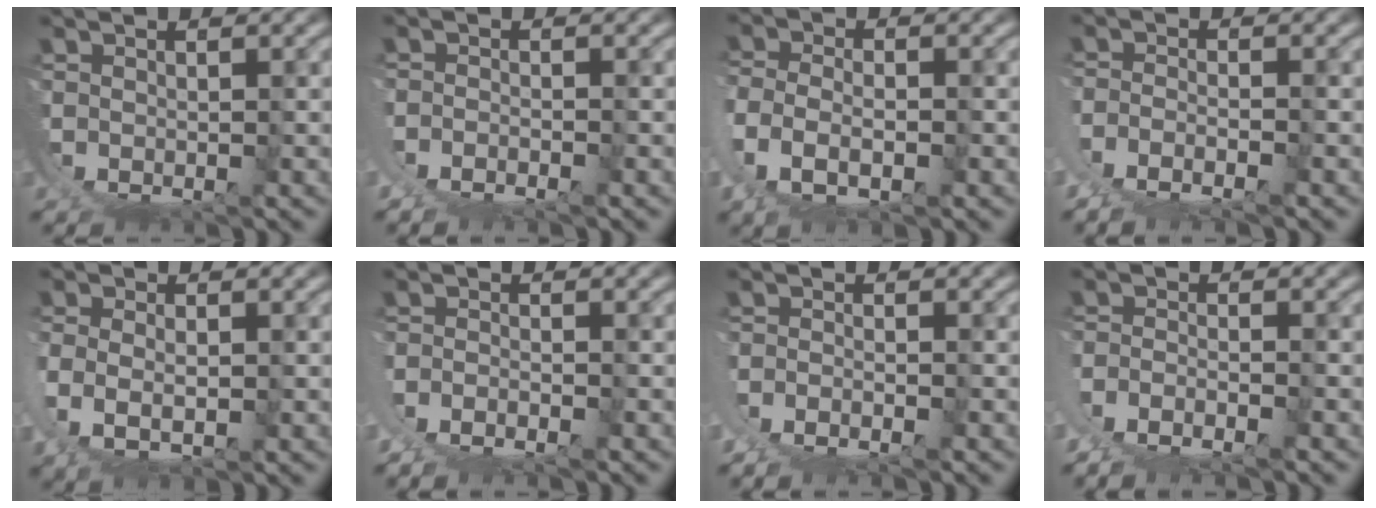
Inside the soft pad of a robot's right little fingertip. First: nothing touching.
{"total": 2.1, "force": [-0.6, 1.5, 1.3], "torque": [-0.023, -0.003, -0.010]}
{"total": 4.7, "force": [1.1, 3.0, 3.4], "torque": [-0.094, -0.020, 0.028]}
{"total": 4.8, "force": [-0.7, 3.8, 2.9], "torque": [-0.070, -0.019, -0.009]}
{"total": 3.9, "force": [1.3, 2.0, 3.0], "torque": [-0.081, -0.018, 0.034]}
{"total": 3.0, "force": [-0.5, 2.3, 1.8], "torque": [-0.038, -0.008, -0.008]}
{"total": 2.7, "force": [-0.4, 1.9, 1.8], "torque": [-0.037, -0.008, -0.005]}
{"total": 5.6, "force": [-1.0, 4.7, 3.0], "torque": [-0.073, -0.018, -0.016]}